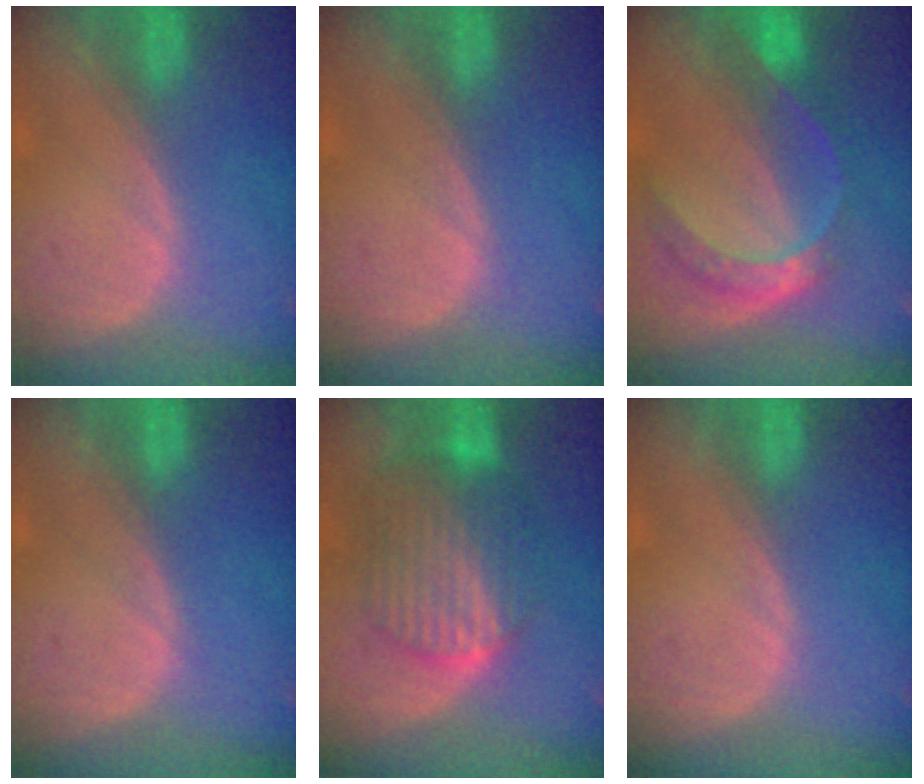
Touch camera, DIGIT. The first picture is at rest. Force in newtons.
{"total": 0.0}
{"total": 7.7, "press": 6.4, "slide": 4.4}
{"total": 0.0}
{"total": 8.9, "press": 8.9, "slide": 0.5}
{"total": 0.0}